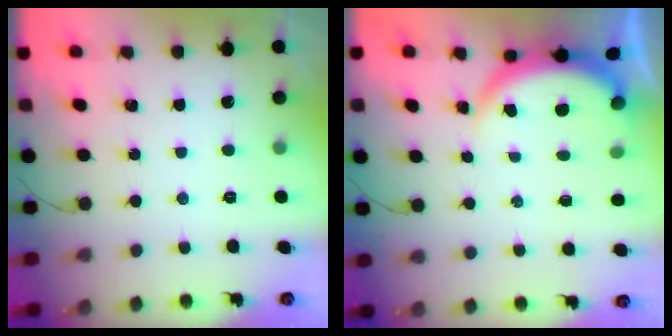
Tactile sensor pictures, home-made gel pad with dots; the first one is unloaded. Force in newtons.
{"total": 3.8, "press": 3.8, "slide": 0.3}